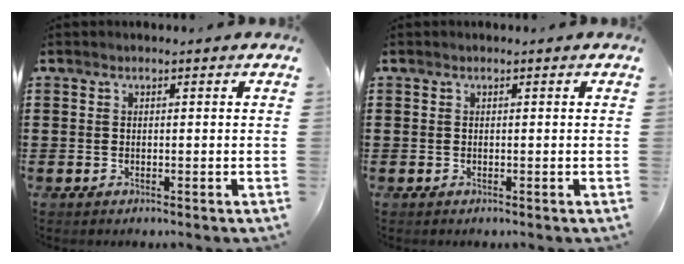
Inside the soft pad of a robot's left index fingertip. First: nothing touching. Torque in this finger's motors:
{"motor_torque": [0.00, 0.00, 0.00, 0.00]}